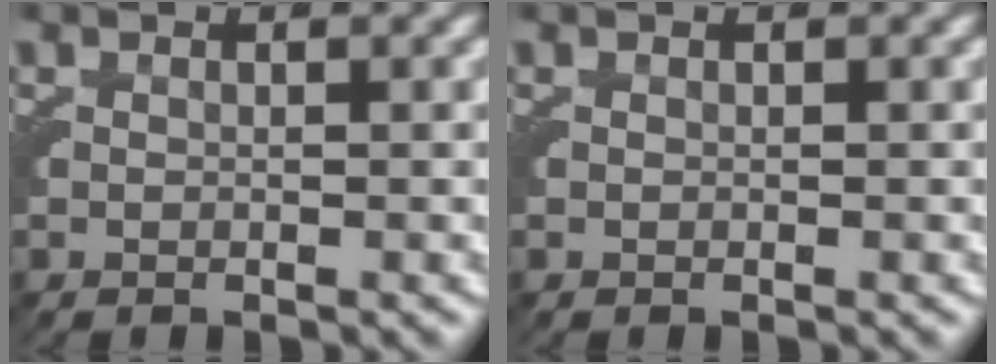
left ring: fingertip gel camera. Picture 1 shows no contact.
{"total": 0.0}